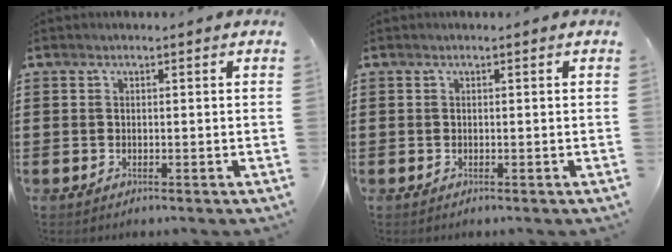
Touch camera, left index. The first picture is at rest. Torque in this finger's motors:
{"motor_torque": [0.04, -0.04, 0.00, 0.00]}